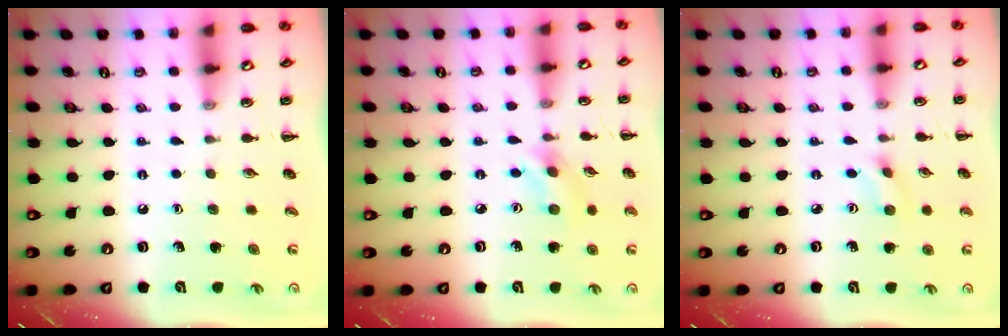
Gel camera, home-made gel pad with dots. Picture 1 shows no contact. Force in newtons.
{"total": 2.7, "press": 2.6, "slide": 0.6}
{"total": 2.3, "press": 2.1, "slide": 0.8}